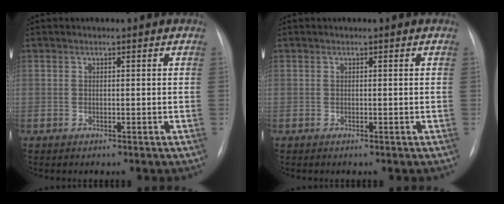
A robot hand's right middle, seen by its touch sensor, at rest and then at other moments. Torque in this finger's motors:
{"motor_torque": [0.46, -0.51, 0.03, 0.01]}